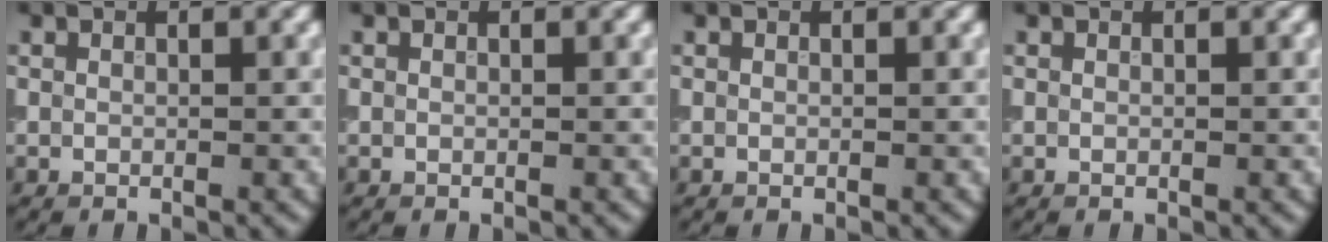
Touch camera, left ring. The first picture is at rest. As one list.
[{"total": 0.0}, {"total": 0.0}, {"total": 0.0}]